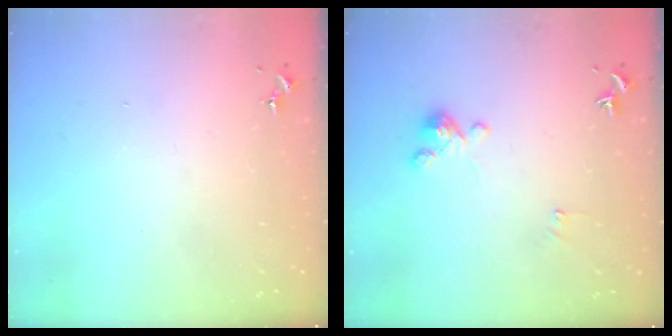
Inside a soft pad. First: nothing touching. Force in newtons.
{"total": 0.0}